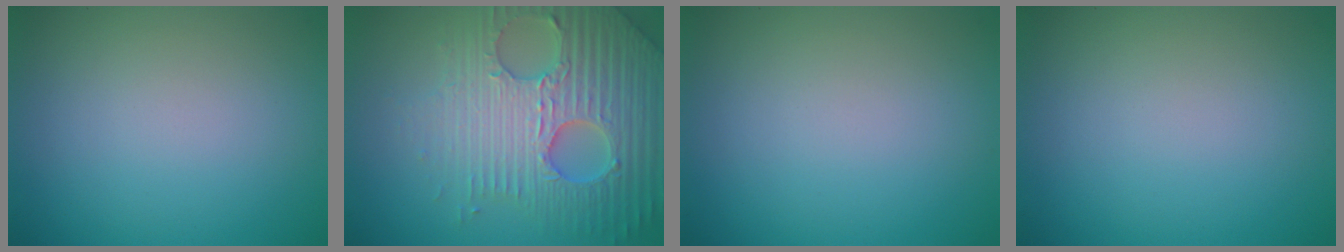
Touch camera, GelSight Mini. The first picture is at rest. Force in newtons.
{"total": 7.3, "press": 7.1, "slide": 1.8}
{"total": 0.0}
{"total": 0.0}